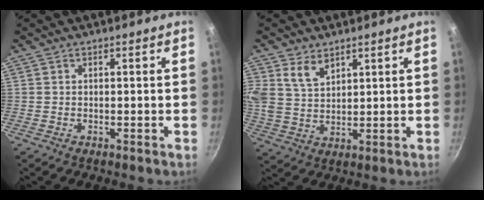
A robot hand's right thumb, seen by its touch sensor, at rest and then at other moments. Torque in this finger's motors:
{"motor_torque": [-0.74, 1.42, 0.65, 0.68, 0.21]}